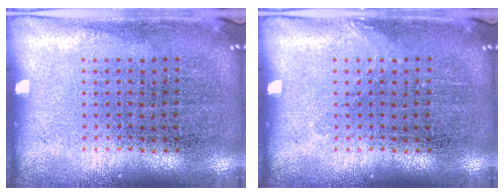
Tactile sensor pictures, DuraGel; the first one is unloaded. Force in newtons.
{"total": 0.6, "press": 0.6, "slide": 0.1}